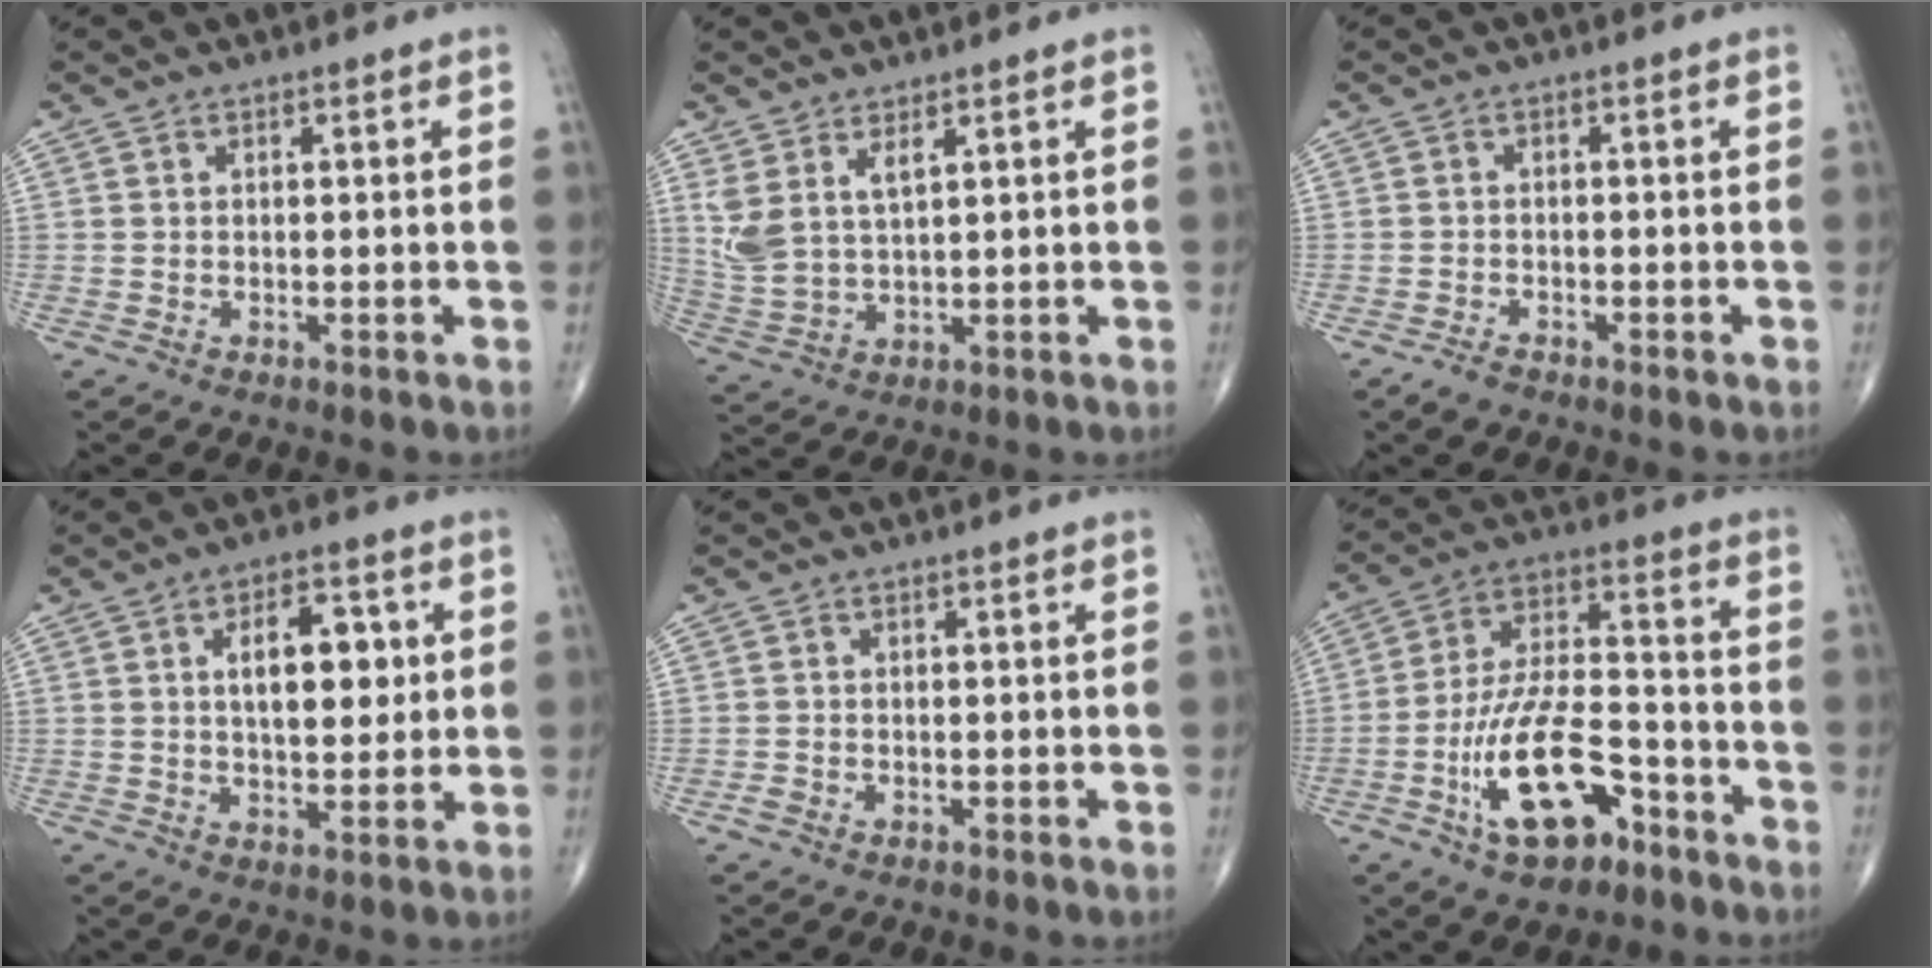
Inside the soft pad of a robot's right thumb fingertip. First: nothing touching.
{"total": 6.8, "force": [3.2, 2.8, 5.3], "torque": [-0.121, -0.016, 0.077]}
{"total": 2.2, "force": [-1.7, 1.1, 0.9], "torque": [-0.020, 0.005, -0.029]}
{"total": 10.2, "force": [2.0, 5.2, 8.6], "torque": [-0.103, -0.003, 0.032]}
{"total": 1.2, "force": [-0.6, 0.9, 0.5], "torque": [-0.011, 0.005, -0.012]}
{"total": 16.4, "force": [-7.9, 7.5, 12.3], "torque": [-0.213, 0.056, -0.136]}